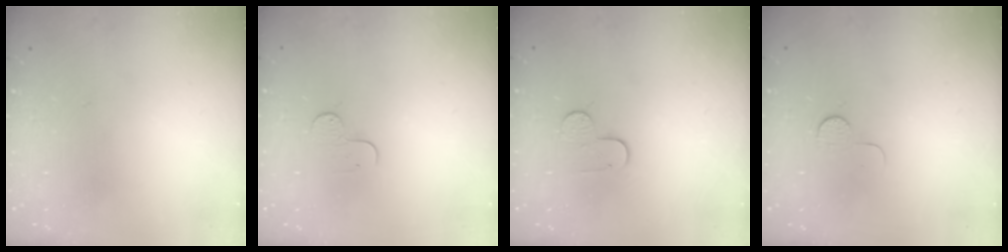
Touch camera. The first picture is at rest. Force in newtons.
{"total": 4.8, "press": 4.8, "slide": 0.5}
{"total": 7.1, "press": 7.1, "slide": 0.6}
{"total": 5.1, "press": 5.1, "slide": 0.5}